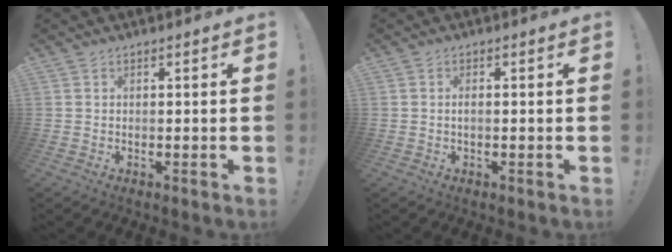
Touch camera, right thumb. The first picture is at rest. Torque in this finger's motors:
{"motor_torque": [-0.07, -0.17, 0.06, 0.24, 0.03]}